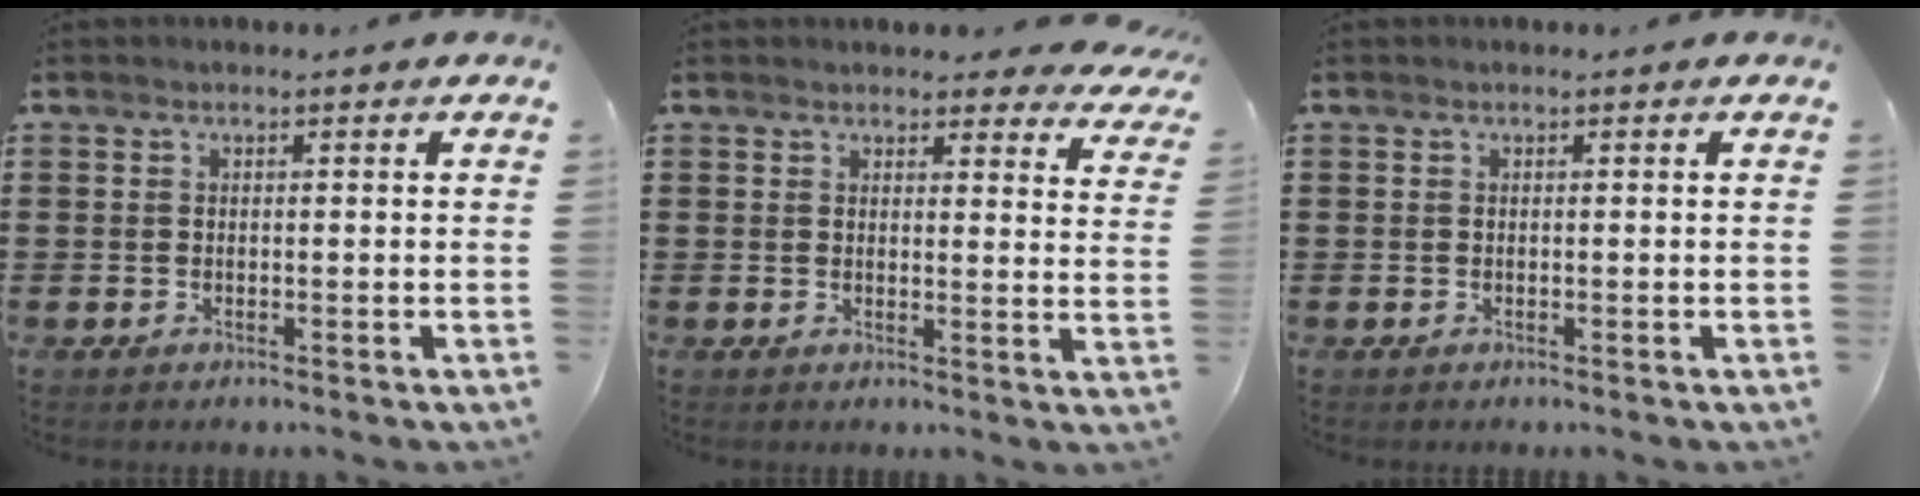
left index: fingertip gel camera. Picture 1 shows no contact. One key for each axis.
{"total": 3.3, "fx": 3.1, "fy": 0.5, "fz": 0.8, "tx": -0.012, "ty": -0.013, "tz": 0.055}
{"total": 0.0}